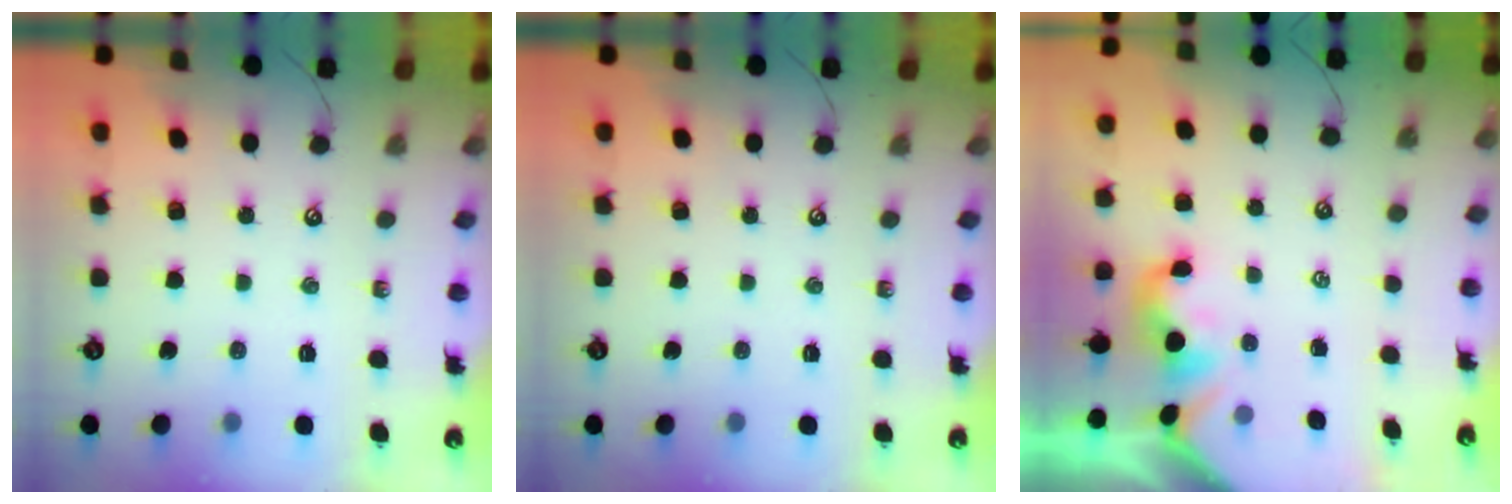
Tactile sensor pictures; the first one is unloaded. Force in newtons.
{"total": 0.0}
{"total": 1.6, "press": 1.5, "slide": 0.4}